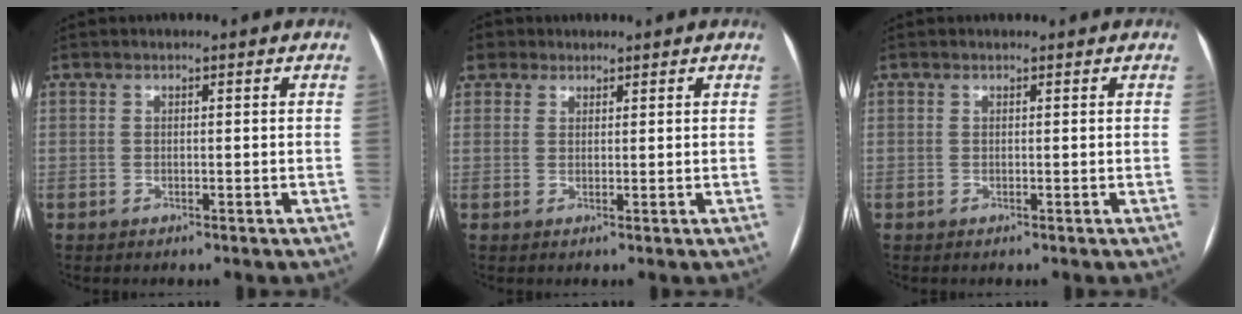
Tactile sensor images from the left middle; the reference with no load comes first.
{"total": 3.2, "force": [2.1, 2.4, 0.3], "torque": [-0.005, 0.018, 0.035]}
{"total": 0.5, "force": [0.5, 0.1, 0.0], "torque": [-0.004, 0.008, 0.009]}